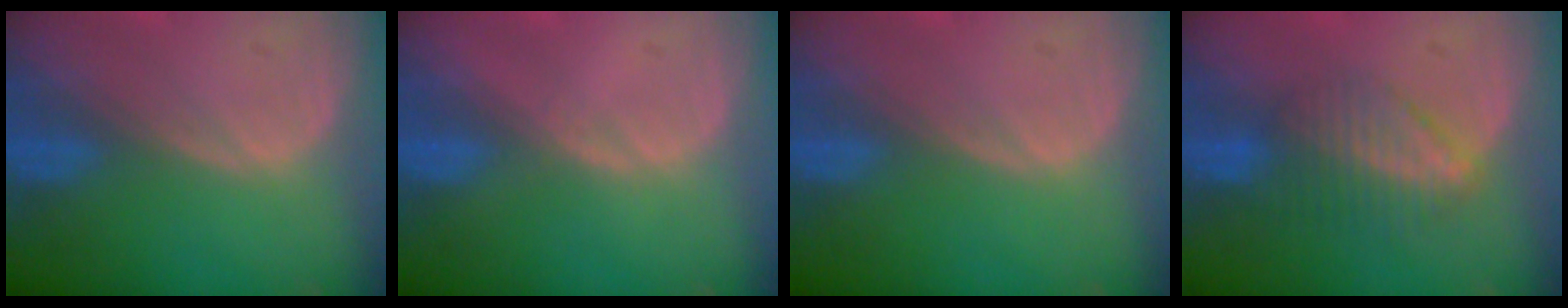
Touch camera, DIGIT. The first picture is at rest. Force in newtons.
{"total": 0.7, "press": 0.5, "slide": 0.4}
{"total": 0.0}
{"total": 6.9, "press": 6.0, "slide": 3.5}